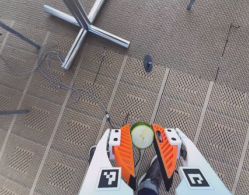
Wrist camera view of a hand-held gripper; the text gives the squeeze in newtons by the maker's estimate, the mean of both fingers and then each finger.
{"total": 6.5, "left": 6.1, "right": 7.0}